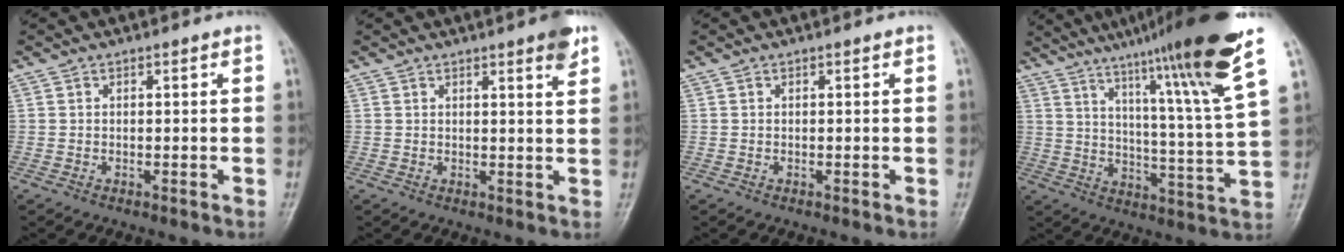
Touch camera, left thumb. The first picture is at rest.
{"total": 4.1, "force": [2.7, 0.5, 3.1], "torque": [-0.034, -0.014, 0.033]}
{"total": 0.0}
{"total": 22.0, "force": [14.5, 0.6, 16.6], "torque": [-0.229, -0.064, 0.211]}